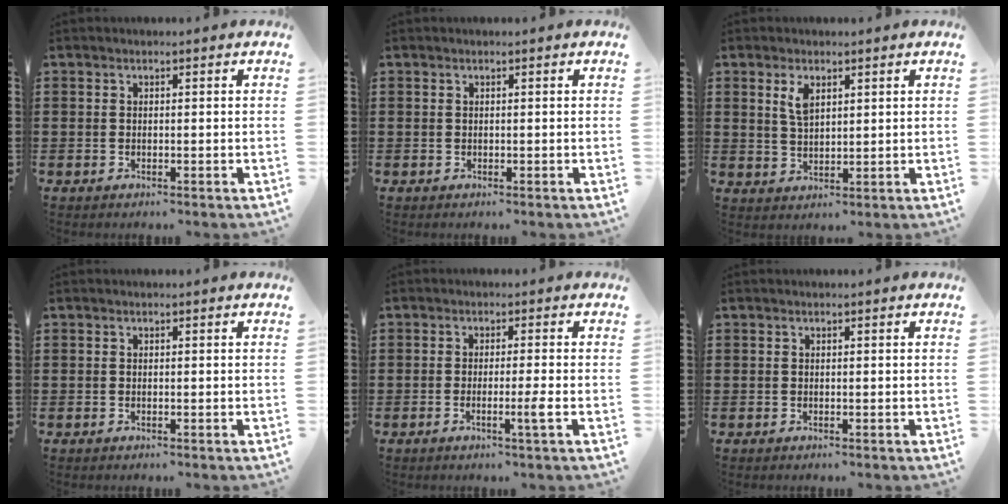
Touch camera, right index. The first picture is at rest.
{"total": 0.0}
{"total": 3.3, "force": [1.7, 1.5, 2.4], "torque": [-0.054, 0.004, 0.031]}
{"total": 0.0}
{"total": 3.4, "force": [-1.2, -0.6, 3.1], "torque": [-0.051, -0.015, -0.022]}
{"total": 0.0}